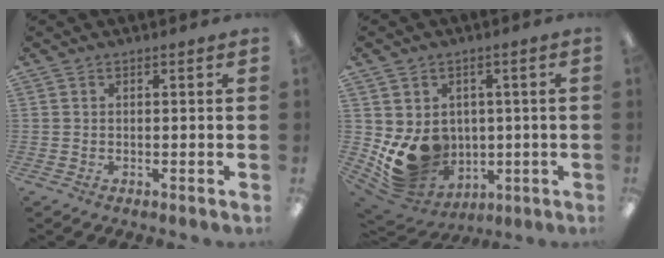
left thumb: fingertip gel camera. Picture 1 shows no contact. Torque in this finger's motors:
{"motor_torque": [1.67, 1.75, 0.93, -0.68, 0.24]}